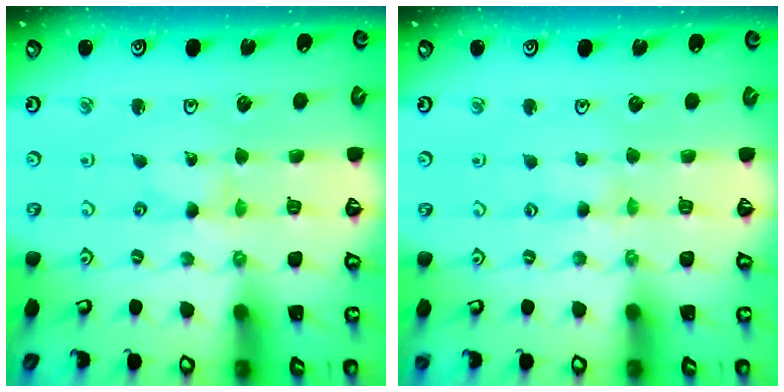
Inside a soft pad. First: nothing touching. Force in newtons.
{"total": 1.8, "press": 1.8, "slide": 0.4}